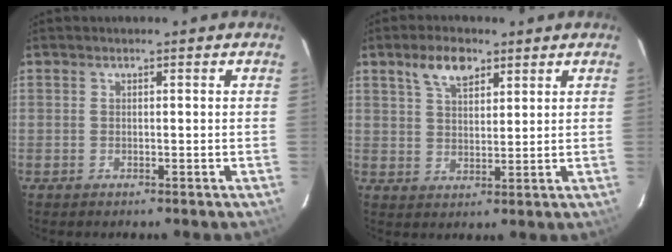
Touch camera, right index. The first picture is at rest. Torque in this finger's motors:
{"motor_torque": [0.54, 0.34, 0.10, 0.05]}